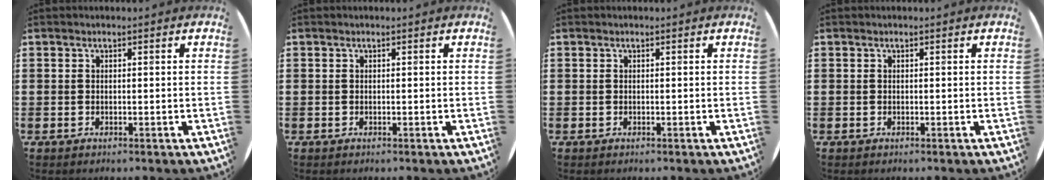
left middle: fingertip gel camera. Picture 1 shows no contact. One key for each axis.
{"total": 0.0}
{"total": 0.0}
{"total": 0.0}